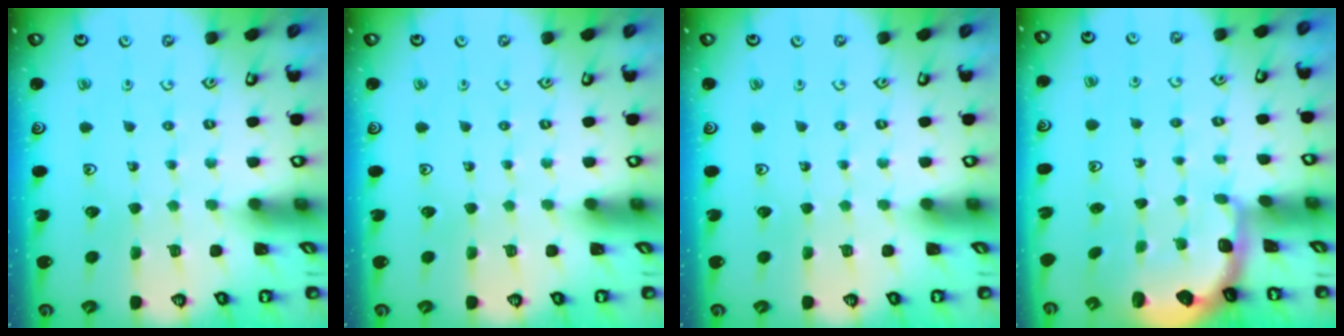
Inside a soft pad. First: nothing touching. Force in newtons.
{"total": 0.0}
{"total": 0.0}
{"total": 2.3, "press": 1.7, "slide": 1.5}